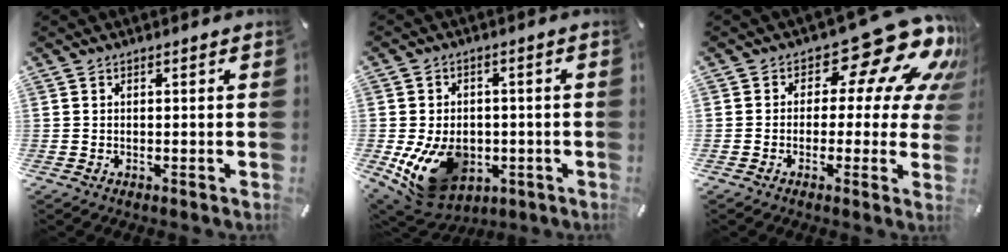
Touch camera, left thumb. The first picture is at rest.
{"total": 14.6, "force": [-4.3, 10.8, 8.8], "torque": [-0.168, 0.012, -0.065]}
{"total": 16.2, "force": [9.1, 7.6, 11.0], "torque": [-0.148, -0.071, 0.148]}